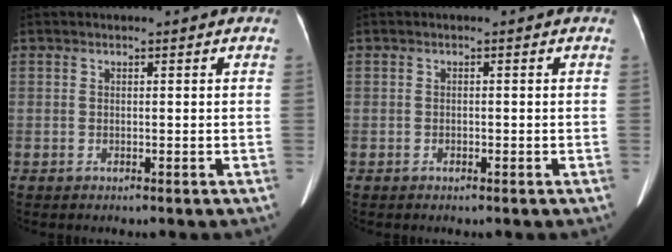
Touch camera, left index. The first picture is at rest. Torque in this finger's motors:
{"motor_torque": [-0.08, 0.07, -0.02, -0.02]}